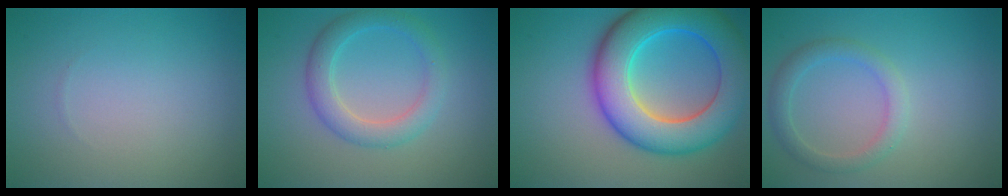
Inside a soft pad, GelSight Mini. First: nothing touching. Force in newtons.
{"total": 3.5, "press": 3.5, "slide": 0.1}
{"total": 10.8, "press": 10.8, "slide": 0.3}
{"total": 2.3, "press": 2.3, "slide": 0.1}